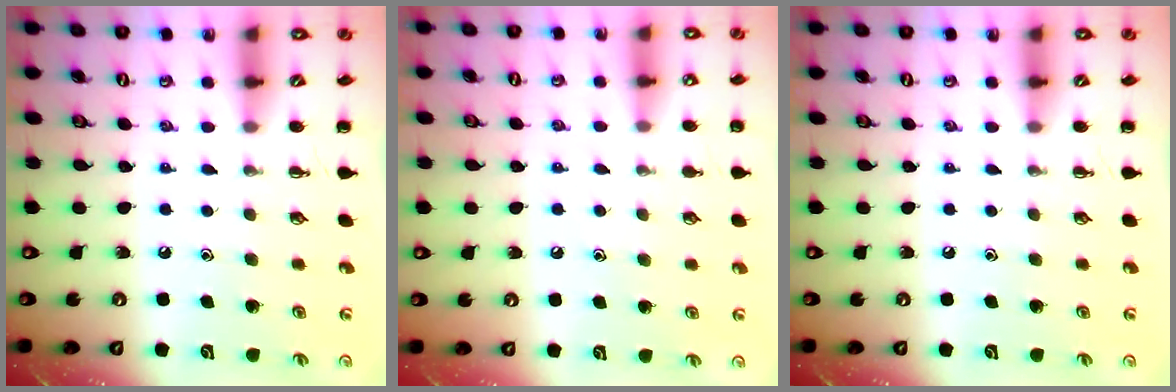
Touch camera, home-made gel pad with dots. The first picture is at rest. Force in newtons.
{"total": 3.7, "press": 3.6, "slide": 1.0}
{"total": 0.0}